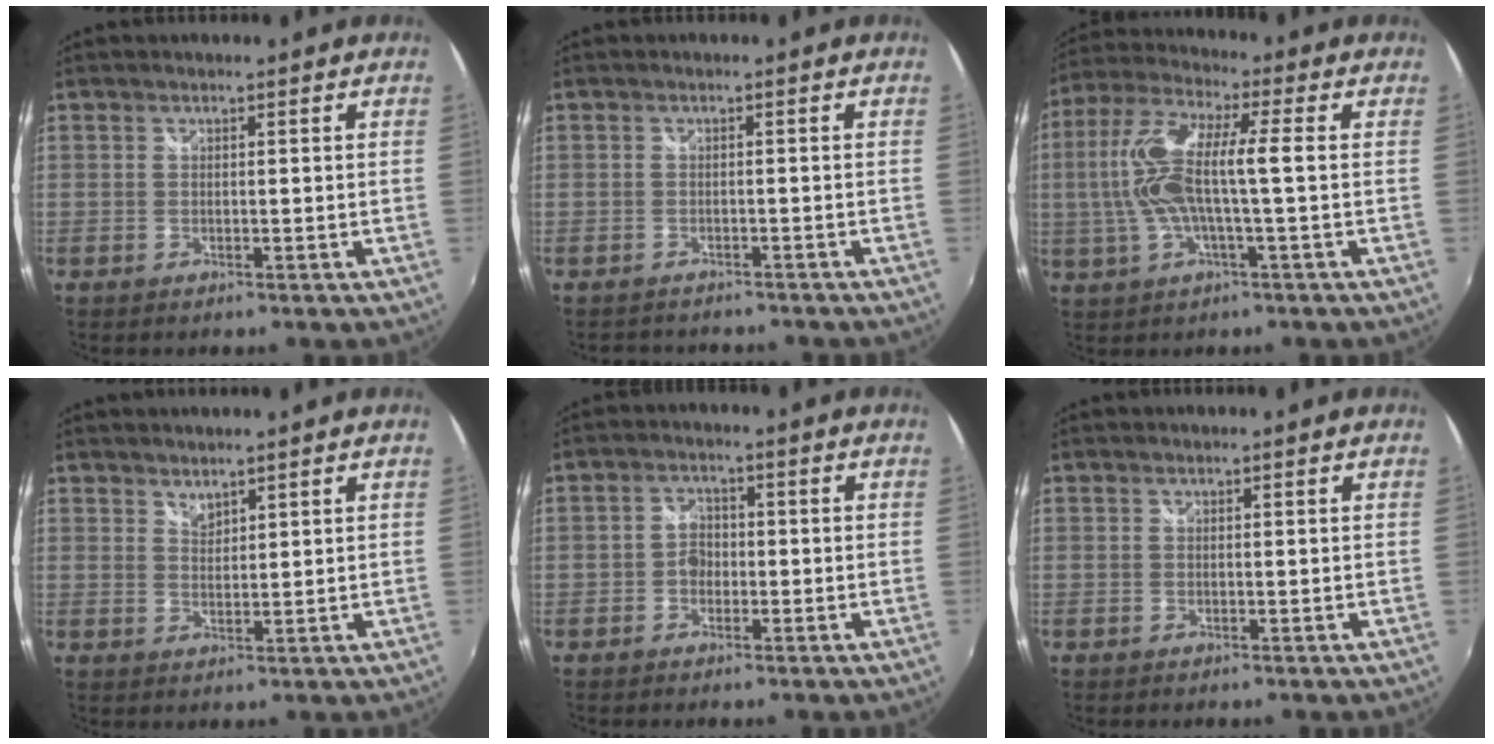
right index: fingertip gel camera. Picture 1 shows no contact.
{"total": 4.1, "force": [-3.7, 1.6, 0.9], "torque": [-0.025, -0.006, -0.054]}
{"total": 13.6, "force": [-0.3, 2.7, 13.3], "torque": [-0.266, 0.008, -0.008]}
{"total": 2.1, "force": [1.9, 0.7, 0.5], "torque": [-0.003, 0.002, 0.034]}
{"total": 3.2, "force": [-1.0, 2.6, 1.5], "torque": [-0.025, 0.010, -0.019]}
{"total": 0.0}